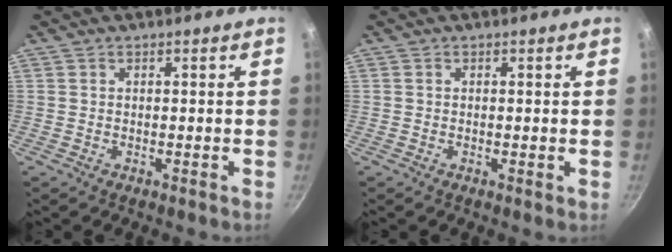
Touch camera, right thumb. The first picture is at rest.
{"total": 0.5, "force": [0.0, 0.1, 0.5], "torque": [-0.007, -0.001, -0.002]}